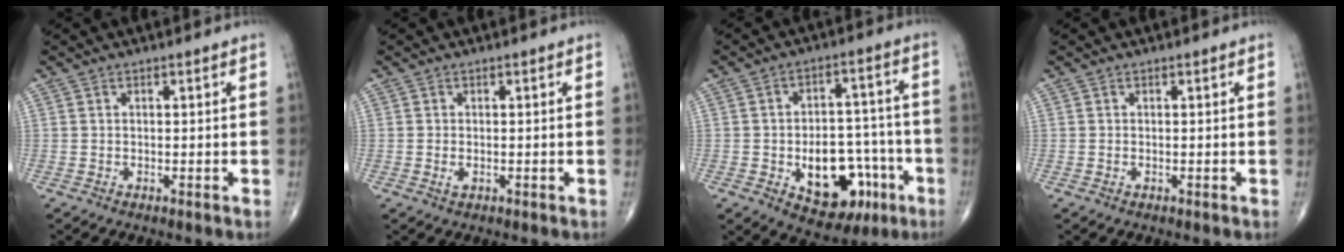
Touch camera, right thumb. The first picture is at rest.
{"total": 1.1, "force": [-0.3, 0.6, 0.9], "torque": [-0.018, -0.001, -0.006]}
{"total": 15.9, "force": [-5.7, 9.8, 11.1], "torque": [-0.112, 0.043, -0.070]}
{"total": 0.0}